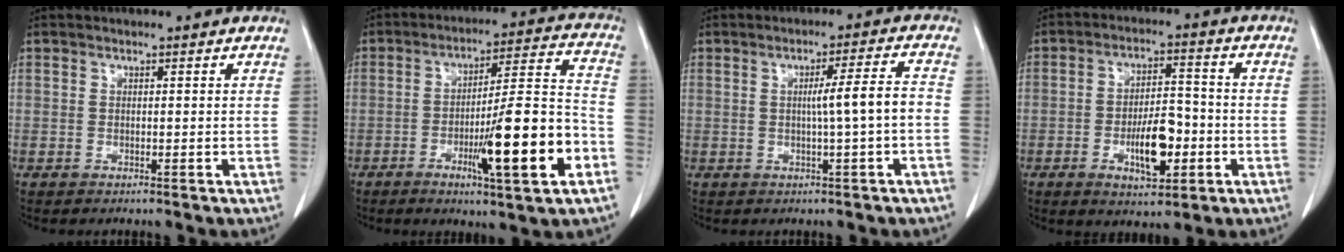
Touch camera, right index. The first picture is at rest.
{"total": 16.2, "force": [-6.0, 0.9, 15.0], "torque": [-0.236, -0.003, -0.089]}
{"total": 5.4, "force": [-0.7, -0.6, 5.3], "torque": [-0.081, 0.009, -0.011]}
{"total": 8.8, "force": [-2.9, 3.3, 7.7], "torque": [-0.135, 0.006, -0.043]}